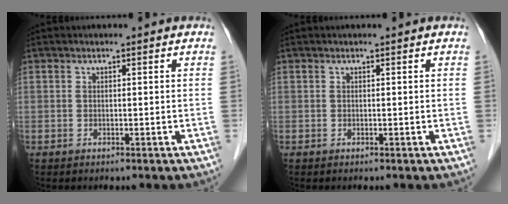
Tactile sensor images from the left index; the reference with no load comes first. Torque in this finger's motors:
{"motor_torque": [0.04, 0.00, 0.00, 0.00]}